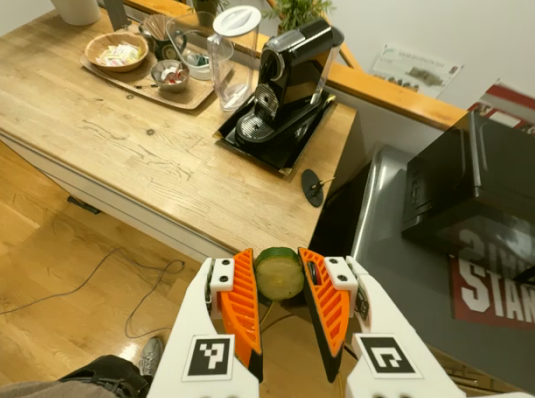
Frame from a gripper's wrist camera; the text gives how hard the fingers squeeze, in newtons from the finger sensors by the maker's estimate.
{"total": 9.9, "left": 10.1, "right": 9.8}